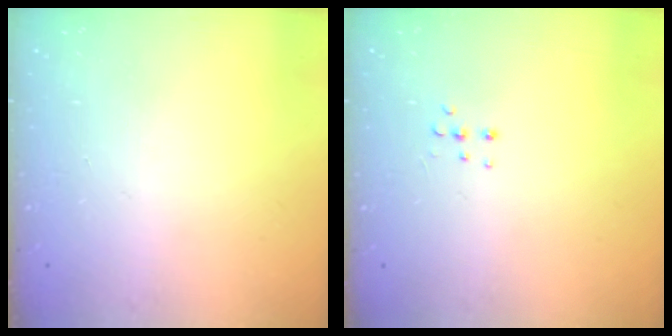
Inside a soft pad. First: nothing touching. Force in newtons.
{"total": 4.2, "press": 4.1, "slide": 0.9}